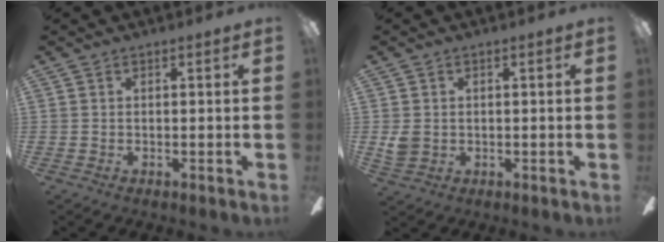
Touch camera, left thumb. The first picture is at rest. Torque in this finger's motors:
{"motor_torque": [0.34, 0.50, 0.26, -0.45, -0.01]}